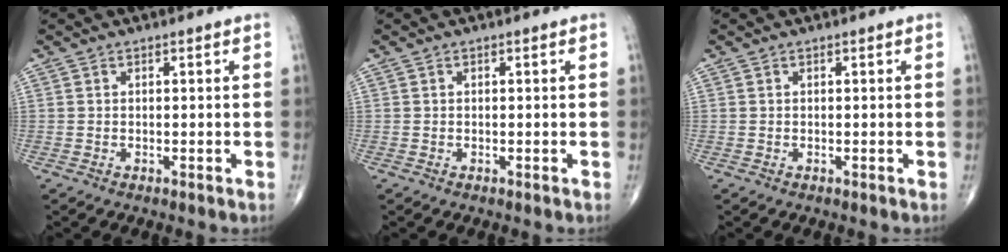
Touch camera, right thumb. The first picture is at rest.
{"total": 0.0}
{"total": 0.0}